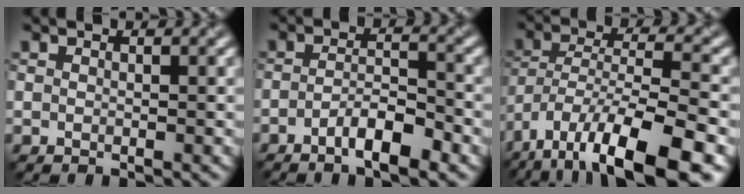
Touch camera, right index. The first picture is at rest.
{"total": 4.0, "force": [-2.2, 1.0, 3.2], "torque": [-0.056, 0.005, -0.043]}
{"total": 12.5, "force": [-7.9, 4.1, 8.7], "torque": [-0.154, -0.005, -0.145]}